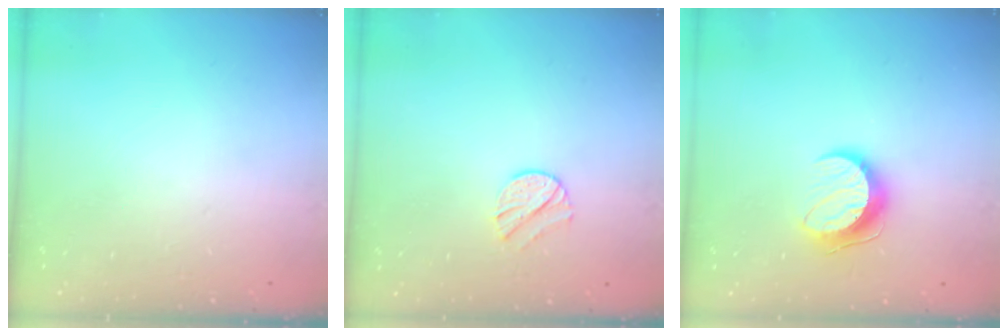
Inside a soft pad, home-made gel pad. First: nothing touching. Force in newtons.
{"total": 8.2, "press": 8.1, "slide": 0.7}
{"total": 9.7, "press": 9.7, "slide": 0.2}